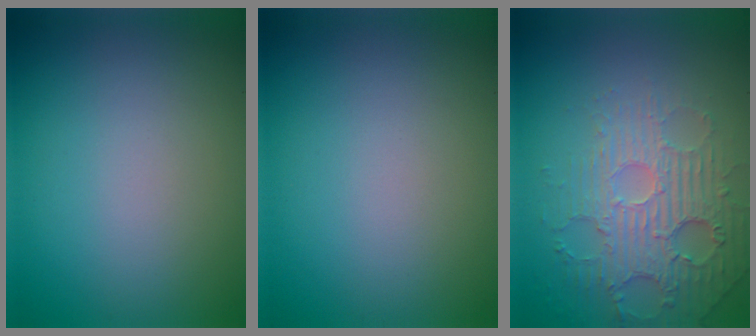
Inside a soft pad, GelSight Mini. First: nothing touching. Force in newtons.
{"total": 0.0}
{"total": 4.1, "press": 3.8, "slide": 1.7}